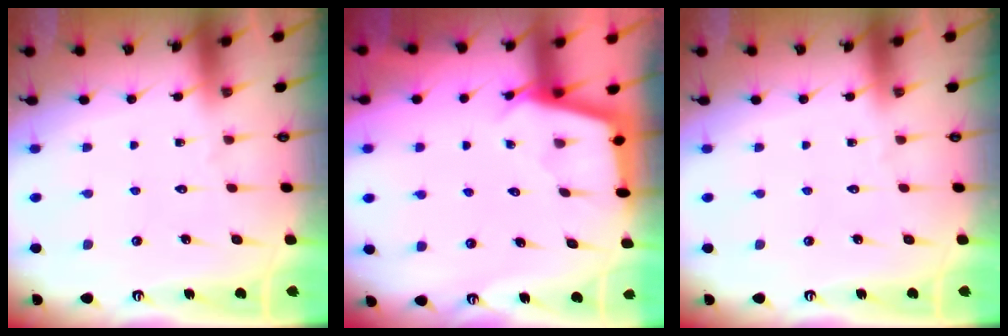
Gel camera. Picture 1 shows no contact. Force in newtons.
{"total": 2.9, "press": 2.9, "slide": 0.3}
{"total": 0.0}